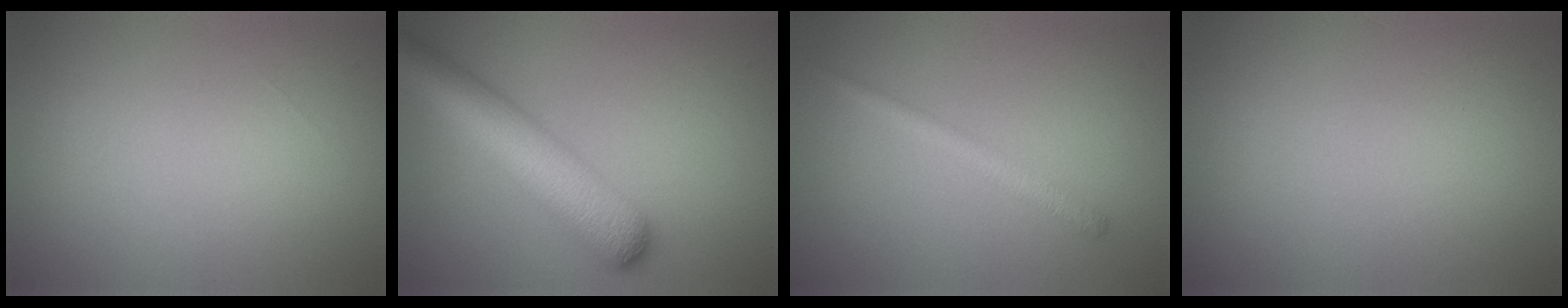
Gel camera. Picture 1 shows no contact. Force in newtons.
{"total": 7.4, "press": 7.4, "slide": 0.3}
{"total": 1.7, "press": 1.7, "slide": 0.1}
{"total": 0.0}